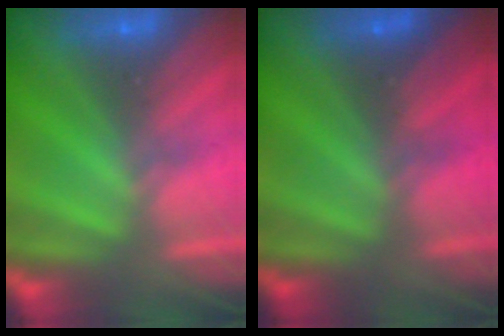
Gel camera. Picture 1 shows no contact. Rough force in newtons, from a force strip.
{"total": 1.9}